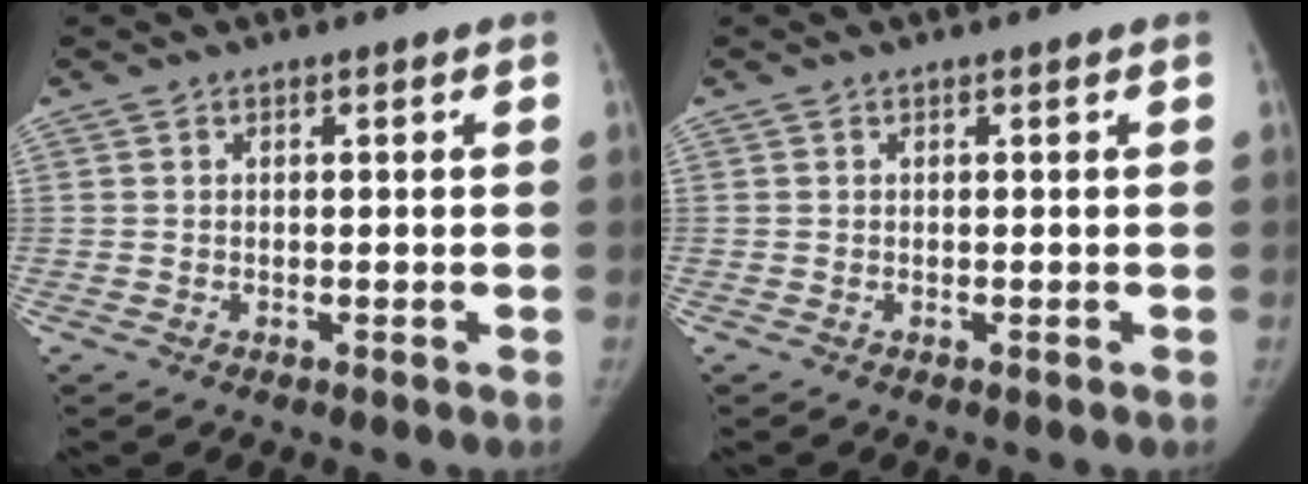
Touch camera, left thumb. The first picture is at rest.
{"total": 0.0}